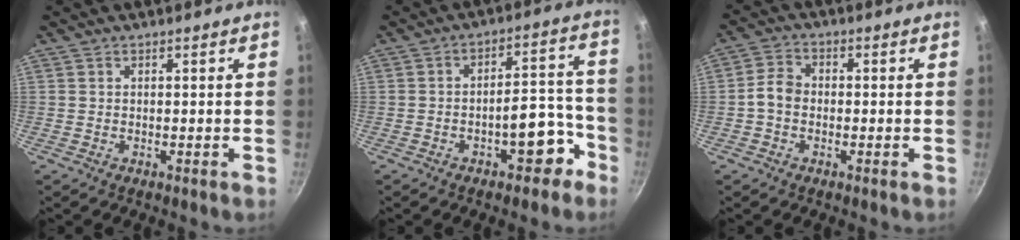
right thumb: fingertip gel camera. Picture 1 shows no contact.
{"total": 9.8, "force": [-5.0, 4.7, 7.0], "torque": [-0.048, 0.068, -0.056]}
{"total": 4.3, "force": [-0.9, 3.3, 2.5], "torque": [-0.042, 0.019, -0.029]}